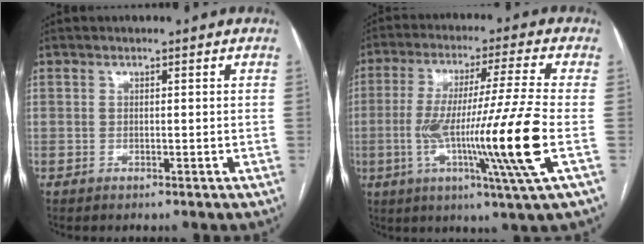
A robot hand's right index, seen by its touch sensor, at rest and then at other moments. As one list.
[{"total": 16.8, "force": [-3.7, -2.2, 16.2], "torque": [-0.305, -0.020, -0.071]}]